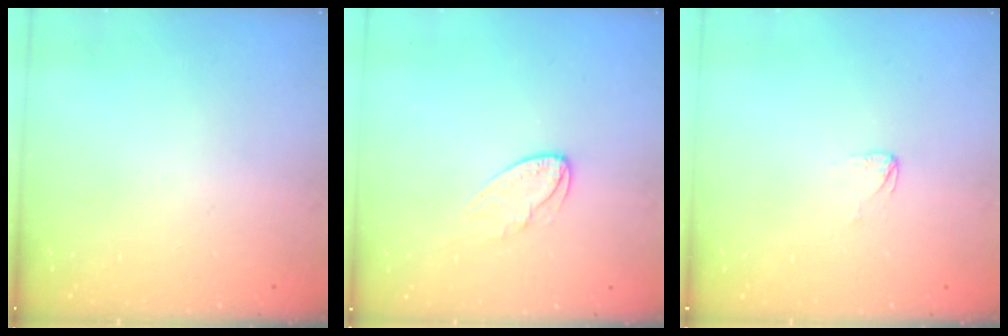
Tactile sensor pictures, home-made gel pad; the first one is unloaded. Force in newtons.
{"total": 5.5, "press": 5.5, "slide": 0.5}
{"total": 2.4, "press": 2.4, "slide": 0.2}